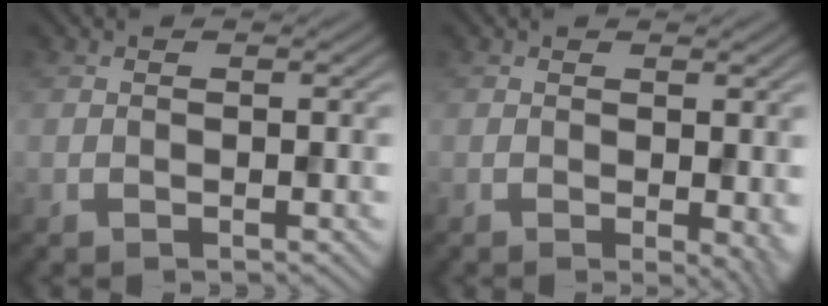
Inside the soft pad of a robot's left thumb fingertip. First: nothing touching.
{"total": 2.5, "force": [-0.1, 0.8, 2.3], "torque": [-0.027, -0.006, 0.000]}